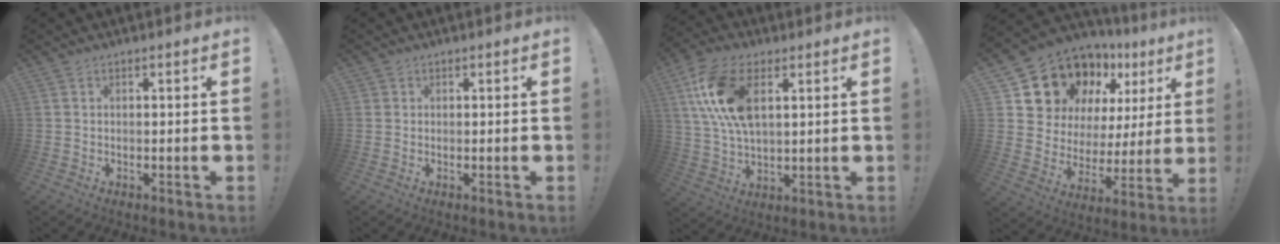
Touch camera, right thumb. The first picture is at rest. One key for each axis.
{"total": 0.7, "fx": 0.4, "fy": 0.6, "fz": 0.1, "tx": -0.007, "ty": 0.002, "tz": 0.009}
{"total": 15.2, "fx": 5.2, "fy": 8.3, "fz": 11.6, "tx": -0.242, "ty": -0.008, "tz": 0.097}
{"total": 16.3, "fx": 11.6, "fy": 9.7, "fz": 6.2, "tx": -0.099, "ty": -0.088, "tz": 0.229}